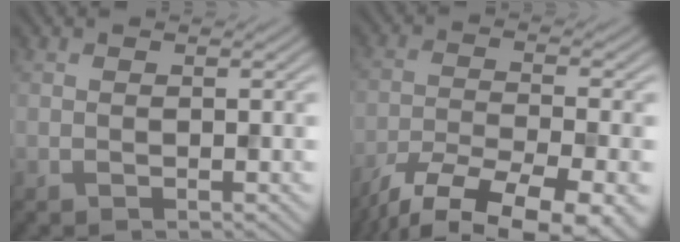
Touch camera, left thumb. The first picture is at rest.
{"total": 13.4, "force": [-10.2, 3.5, 7.9], "torque": [-0.152, -0.031, -0.155]}